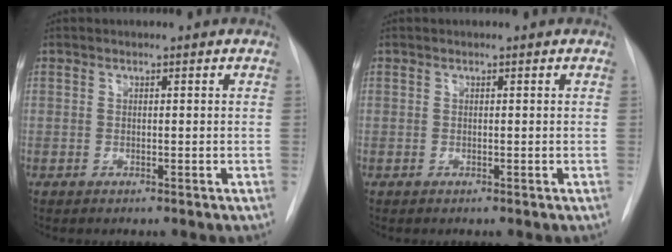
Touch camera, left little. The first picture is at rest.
{"total": 0.0}